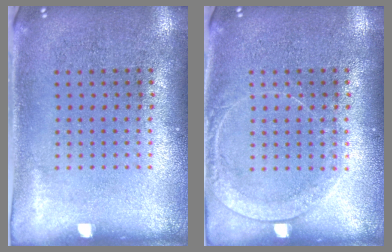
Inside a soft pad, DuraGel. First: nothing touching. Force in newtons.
{"total": 1.5, "press": 1.4, "slide": 0.4}